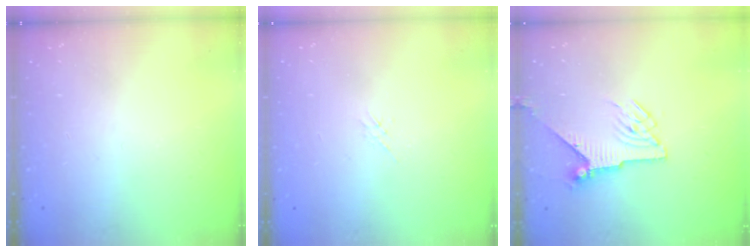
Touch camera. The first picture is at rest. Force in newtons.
{"total": 1.7, "press": 1.6, "slide": 0.4}
{"total": 7.6, "press": 7.6, "slide": 0.1}